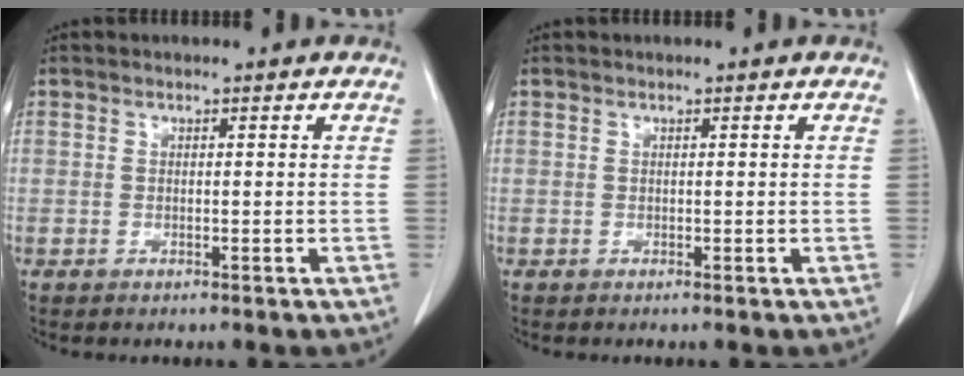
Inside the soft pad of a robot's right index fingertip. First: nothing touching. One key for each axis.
{"total": 0.0}